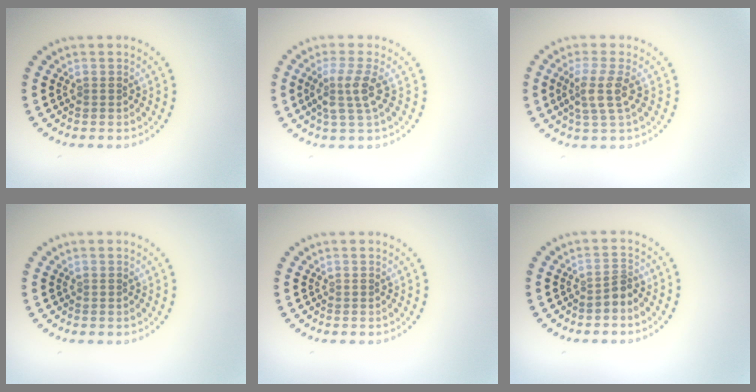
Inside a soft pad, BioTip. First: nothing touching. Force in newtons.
{"total": 2.9, "press": 2.3, "slide": 1.7}
{"total": 2.9, "press": 2.4, "slide": 1.7}
{"total": 0.0}
{"total": 0.0}
{"total": 1.3, "press": 0.8, "slide": 1.0}